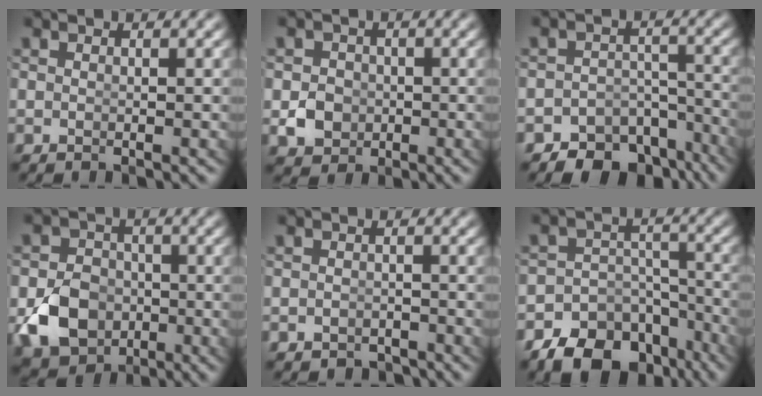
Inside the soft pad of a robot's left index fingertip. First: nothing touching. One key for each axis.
{"total": 2.5, "fx": -0.8, "fy": 2.2, "fz": 0.9, "tx": -0.008, "ty": -0.014, "tz": -0.008}
{"total": 10.0, "fx": -8.2, "fy": 5.2, "fz": 2.5, "tx": -0.009, "ty": -0.021, "tz": -0.128}
{"total": 7.3, "fx": -2.6, "fy": 6.1, "fz": 3.1, "tx": -0.059, "ty": -0.037, "tz": -0.035}
{"total": 2.2, "fx": -2.1, "fy": 0.6, "fz": -0.1, "tx": 0.004, "ty": -0.020, "tz": -0.024}
{"total": 11.9, "fx": -8.4, "fy": 7.3, "fz": 4.1, "tx": -0.058, "ty": -0.032, "tz": -0.129}